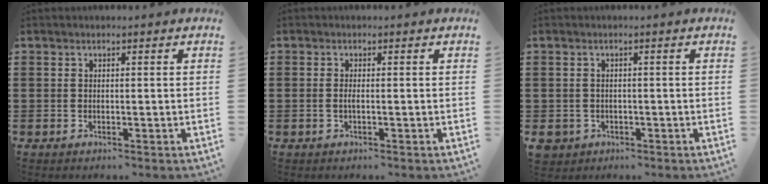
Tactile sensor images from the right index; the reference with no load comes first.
{"total": 1.1, "force": [-0.3, 0.1, 1.0], "torque": [-0.020, -0.001, -0.005]}
{"total": 1.7, "force": [-1.1, 1.3, 0.1], "torque": [-0.015, -0.003, -0.028]}